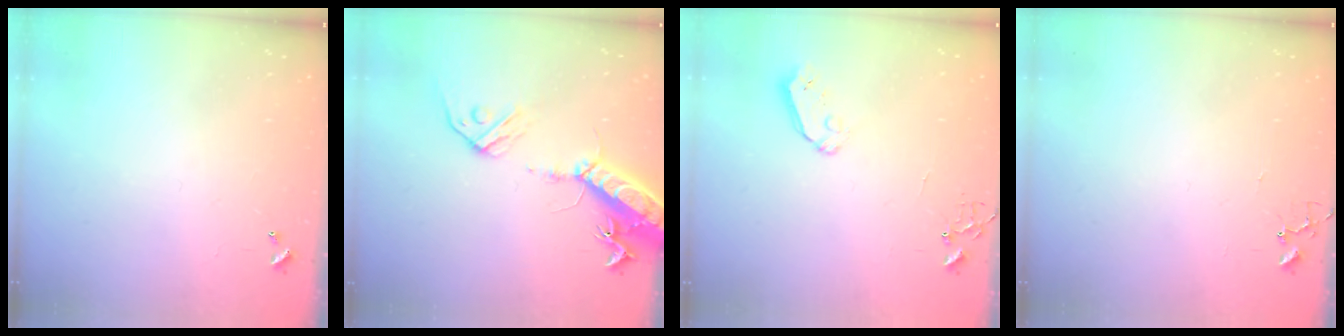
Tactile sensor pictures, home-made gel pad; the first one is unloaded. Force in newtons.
{"total": 16.9, "press": 16.5, "slide": 3.8}
{"total": 5.2, "press": 5.1, "slide": 0.5}
{"total": 4.1, "press": 4.1, "slide": 0.2}